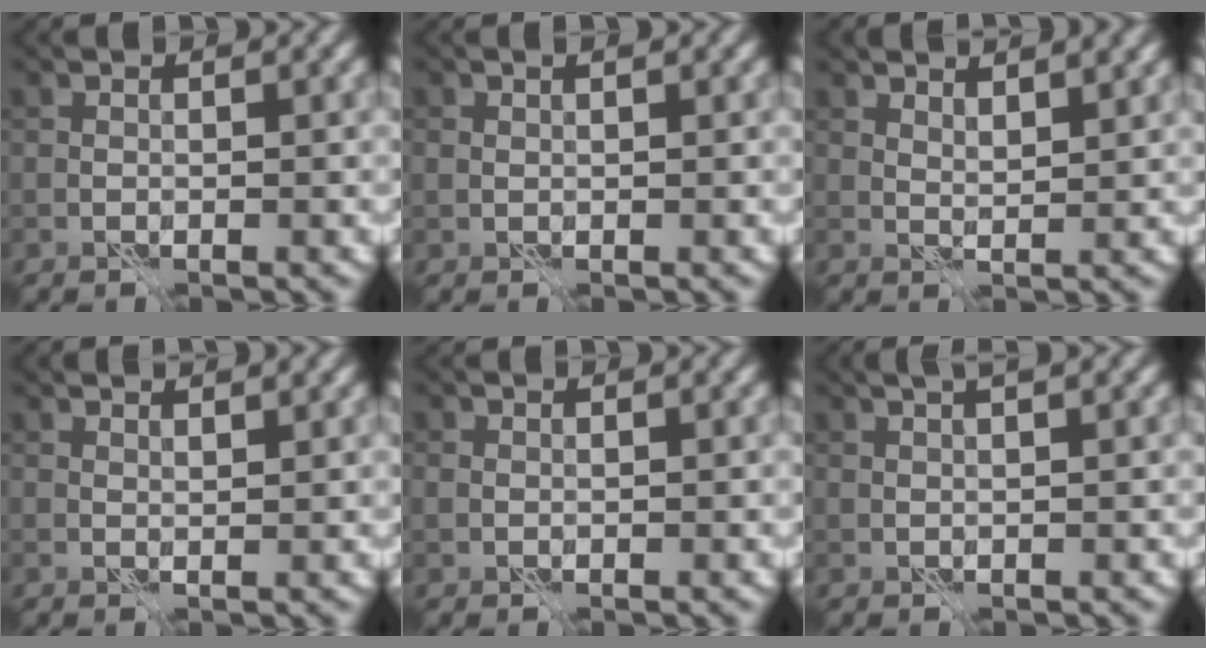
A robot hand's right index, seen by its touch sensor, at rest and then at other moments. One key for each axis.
{"total": 0.6, "fx": 0.4, "fy": 0.3, "fz": 0.5, "tx": -0.012, "ty": 0.001, "tz": 0.008}
{"total": 3.2, "fx": 2.7, "fy": 0.7, "fz": 1.7, "tx": -0.023, "ty": 0.001, "tz": 0.037}
{"total": 1.3, "fx": 1.2, "fy": 0.0, "fz": 0.5, "tx": -0.016, "ty": -0.004, "tz": 0.018}
{"total": 0.6, "fx": 0.2, "fy": 0.5, "fz": 0.3, "tx": -0.008, "ty": 0.000, "tz": 0.005}
{"total": 2.7, "fx": 1.6, "fy": 0.4, "fz": 2.1, "tx": -0.032, "ty": 0.003, "tz": 0.020}